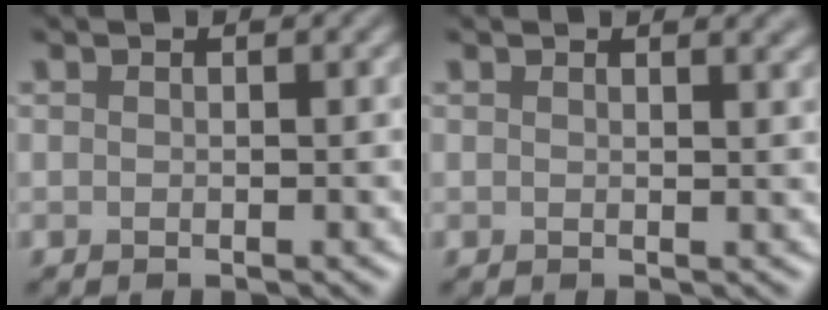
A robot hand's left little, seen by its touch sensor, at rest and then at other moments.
{"total": 1.9, "force": [1.5, 0.6, 0.9], "torque": [0.001, 0.005, 0.014]}